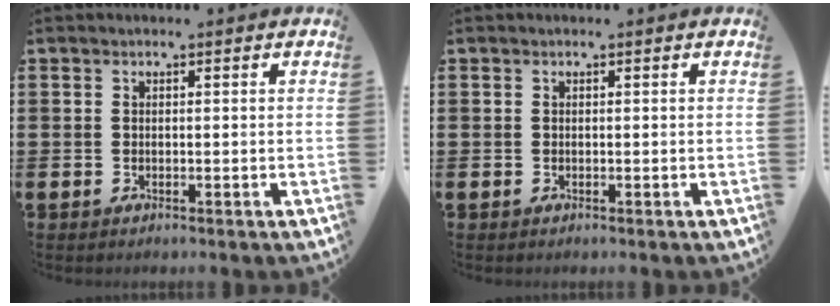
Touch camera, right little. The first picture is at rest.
{"total": 0.0}